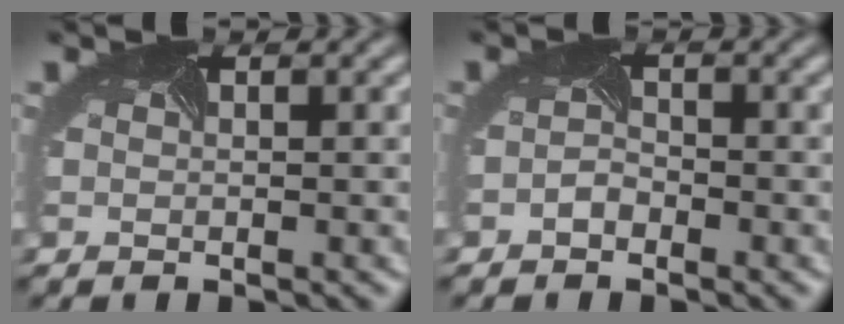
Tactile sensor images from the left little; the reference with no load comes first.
{"total": 1.2, "force": [-1.1, 0.4, 0.3], "torque": [-0.013, -0.001, -0.021]}